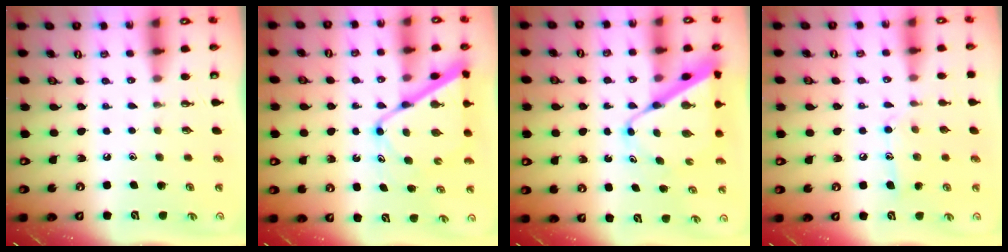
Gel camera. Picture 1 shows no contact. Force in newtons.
{"total": 13.1, "press": 13.1, "slide": 1.3}
{"total": 11.6, "press": 11.5, "slide": 1.0}
{"total": 10.0, "press": 10.0, "slide": 0.7}